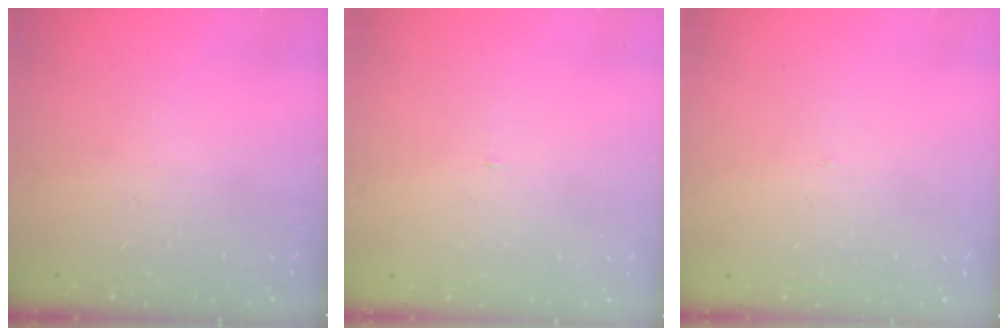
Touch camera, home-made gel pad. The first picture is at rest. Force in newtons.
{"total": 3.0, "press": 3.0, "slide": 0.2}
{"total": 1.7, "press": 1.6, "slide": 0.1}